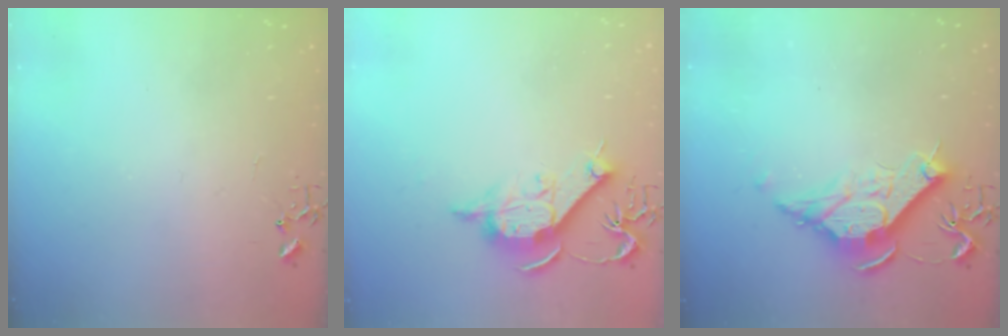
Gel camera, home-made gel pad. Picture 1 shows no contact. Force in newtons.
{"total": 11.7, "press": 11.7, "slide": 0.6}
{"total": 10.8, "press": 10.8, "slide": 0.3}